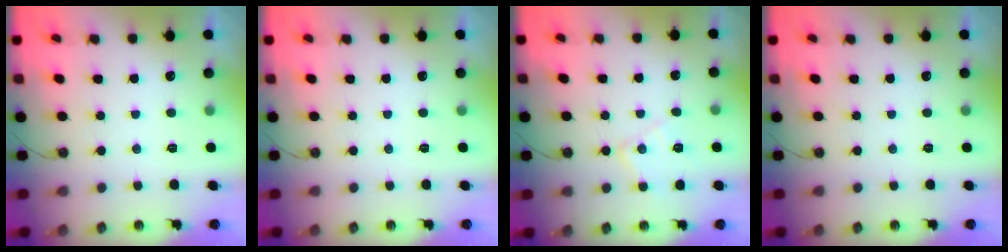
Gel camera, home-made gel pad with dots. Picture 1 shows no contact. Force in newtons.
{"total": 0.0}
{"total": 8.6, "press": 8.6, "slide": 0.6}
{"total": 0.0}